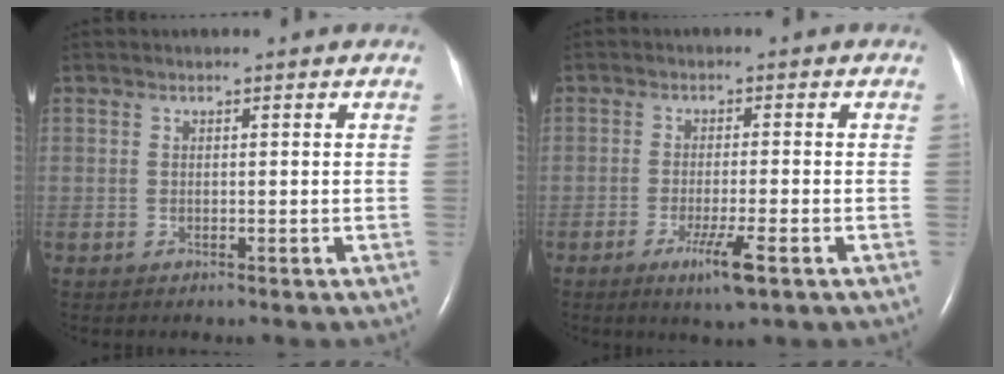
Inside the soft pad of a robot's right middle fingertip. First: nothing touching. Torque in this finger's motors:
{"motor_torque": [1.00, -0.53, 0.21, 0.07]}